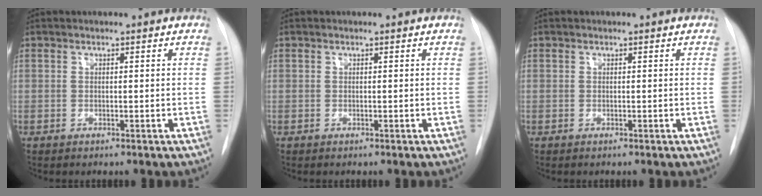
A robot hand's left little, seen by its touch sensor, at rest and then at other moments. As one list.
[{"total": 0.0}, {"total": 0.0}]